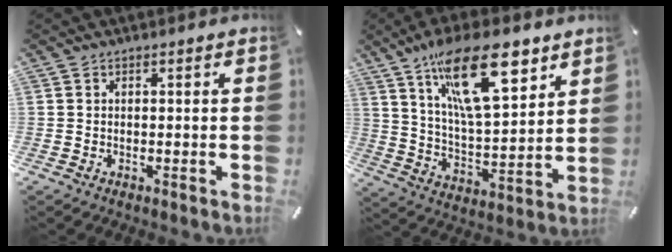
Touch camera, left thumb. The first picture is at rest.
{"total": 21.3, "force": [11.8, 8.9, 15.4], "torque": [-0.272, -0.040, 0.193]}